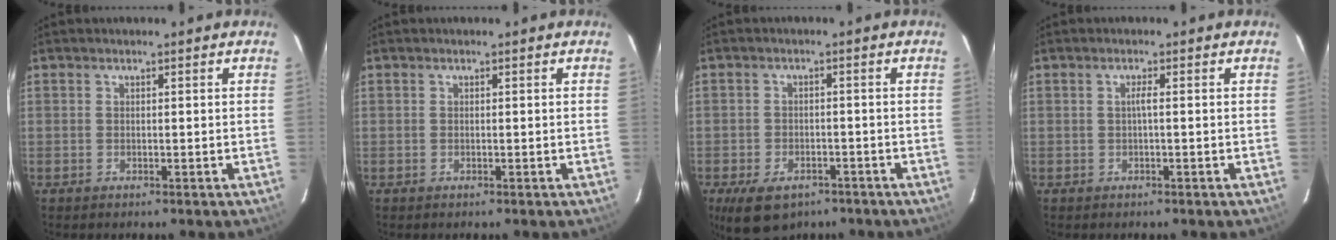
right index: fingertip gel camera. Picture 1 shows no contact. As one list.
[{"total": 0.0}, {"total": 9.0, "force": [-5.9, 5.1, 4.7], "torque": [-0.102, -0.013, -0.086]}, {"total": 1.0, "force": [-0.1, -0.1, 1.0], "torque": [-0.016, 0.003, -0.004]}]